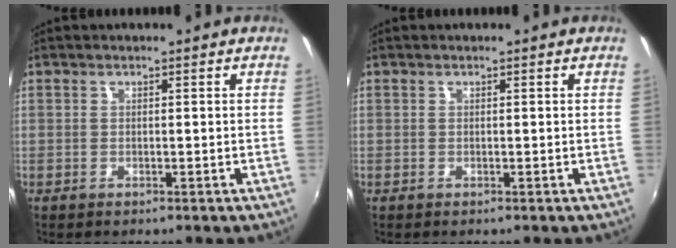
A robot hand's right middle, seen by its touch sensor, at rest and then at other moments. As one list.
[{"total": 0.0}]